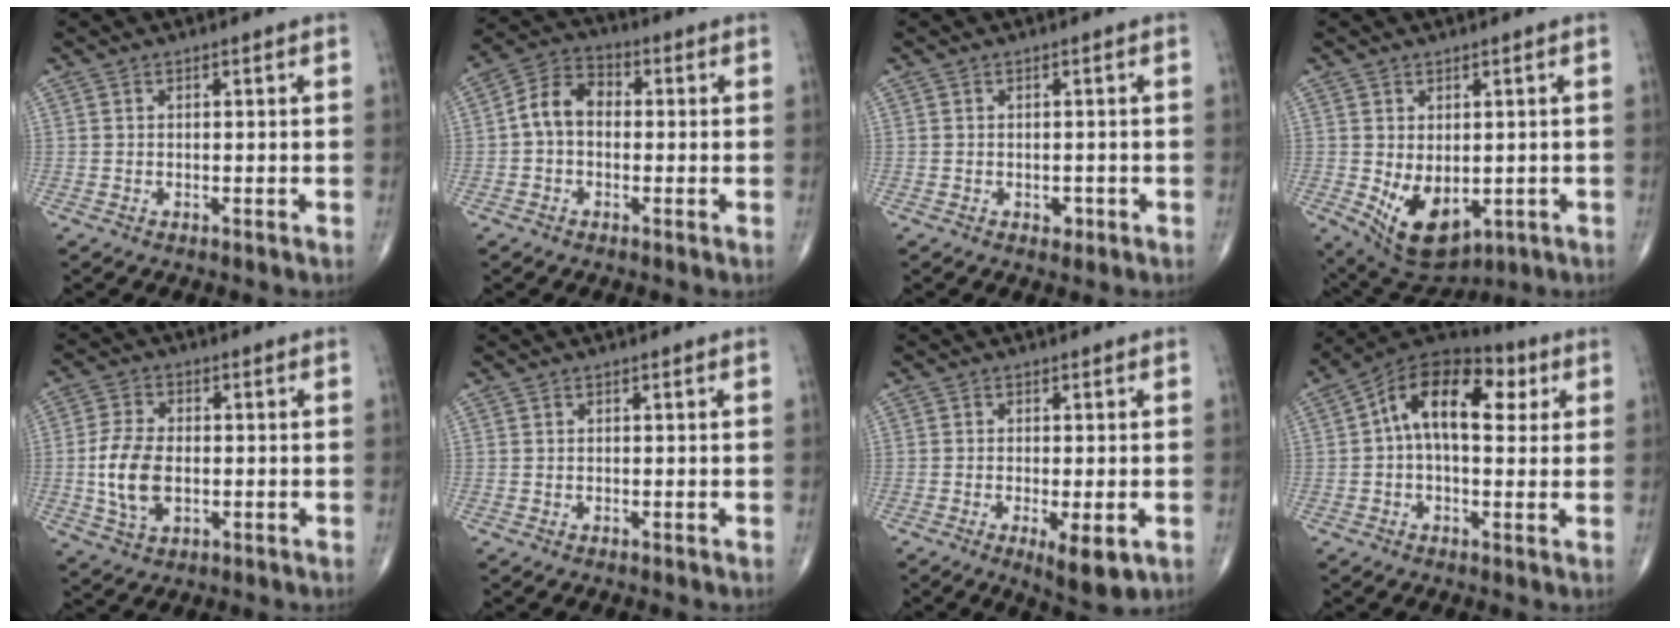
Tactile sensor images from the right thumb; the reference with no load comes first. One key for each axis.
{"total": 7.5, "fx": -0.2, "fy": 5.4, "fz": 5.2, "tx": -0.082, "ty": 0.028, "tz": -0.017}
{"total": 1.4, "fx": -0.5, "fy": 1.0, "fz": 0.7, "tx": 0.000, "ty": 0.001, "tz": -0.006}
{"total": 10.4, "fx": -1.9, "fy": 6.5, "fz": 7.9, "tx": -0.110, "ty": -0.012, "tz": -0.006}
{"total": 9.2, "fx": -1.0, "fy": 5.6, "fz": 7.3, "tx": -0.142, "ty": 0.001, "tz": -0.017}
{"total": 0.0}
{"total": 6.5, "fx": -2.3, "fy": 2.0, "fz": 5.8, "tx": -0.087, "ty": -0.015, "tz": -0.031}
{"total": 15.7, "fx": 3.5, "fy": 8.9, "fz": 12.5, "tx": -0.175, "ty": 0.036, "tz": 0.048}